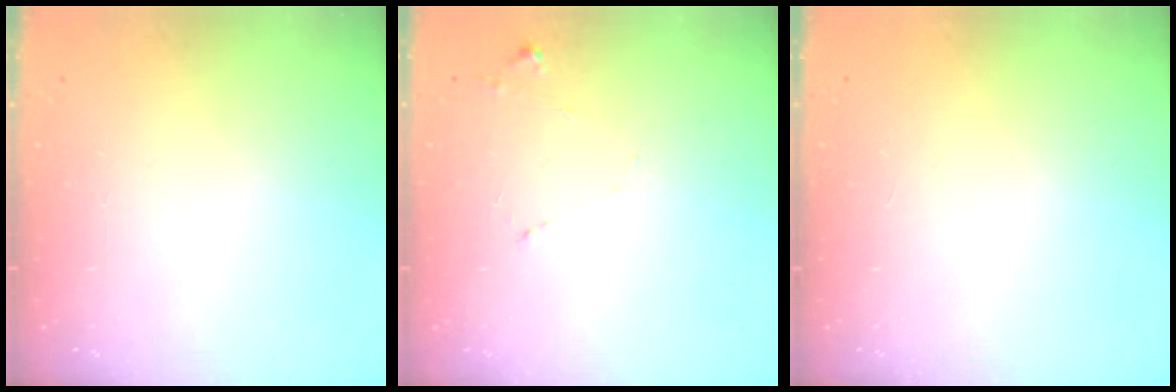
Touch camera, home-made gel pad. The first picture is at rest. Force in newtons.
{"total": 7.6, "press": 7.6, "slide": 0.6}
{"total": 1.5, "press": 1.5, "slide": 0.1}